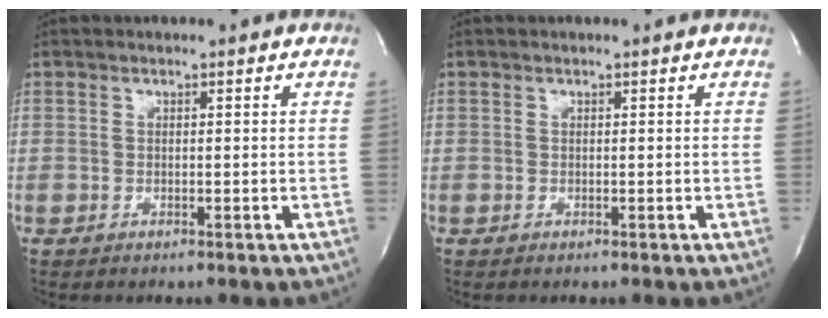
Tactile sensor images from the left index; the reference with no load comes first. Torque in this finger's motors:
{"motor_torque": [0.00, 0.00, 0.00, 0.00]}